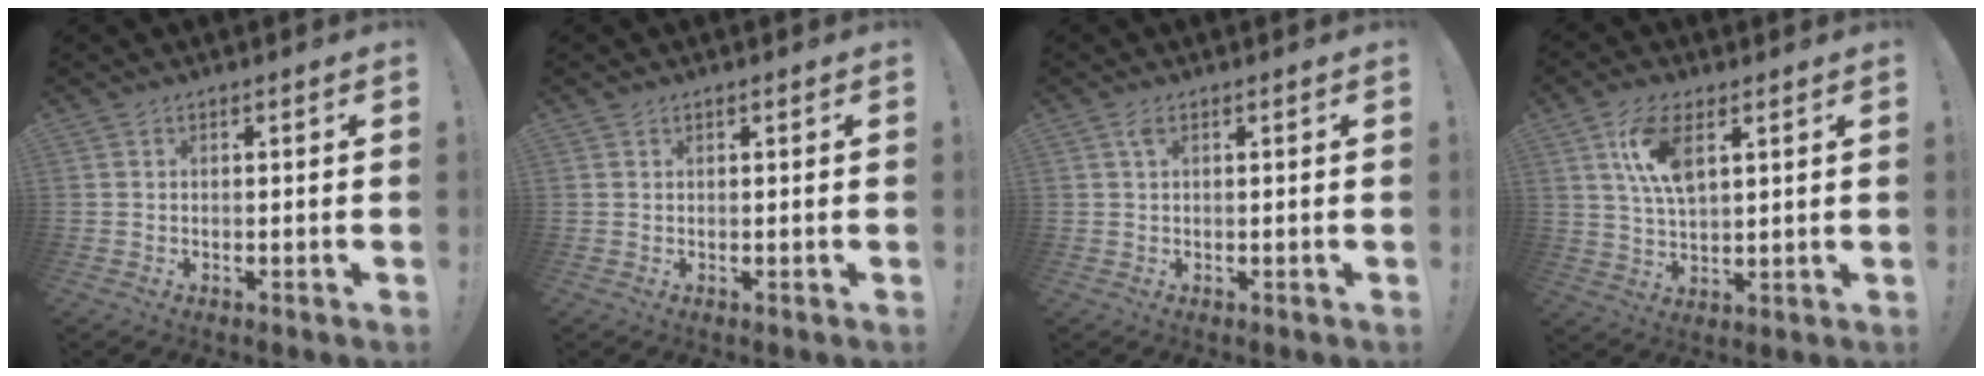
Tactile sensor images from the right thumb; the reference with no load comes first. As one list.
[{"total": 0.7, "force": [0.5, 0.4, 0.2], "torque": [0.000, -0.001, 0.010]}, {"total": 1.7, "force": [0.7, 0.7, 1.4], "torque": [-0.028, 0.002, 0.012]}, {"total": 10.6, "force": [4.6, 5.2, 8.1], "torque": [-0.166, -0.005, 0.083]}]